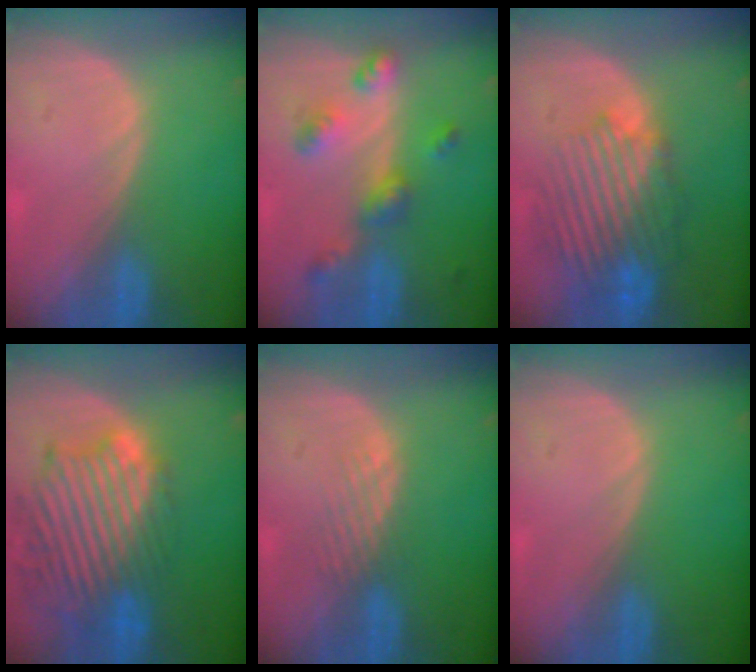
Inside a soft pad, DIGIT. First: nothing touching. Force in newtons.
{"total": 6.6, "press": 5.9, "slide": 3.1}
{"total": 10.2, "press": 9.3, "slide": 4.1}
{"total": 13.7, "press": 11.9, "slide": 6.9}
{"total": 2.2, "press": 2.2, "slide": 0.2}
{"total": 0.0}